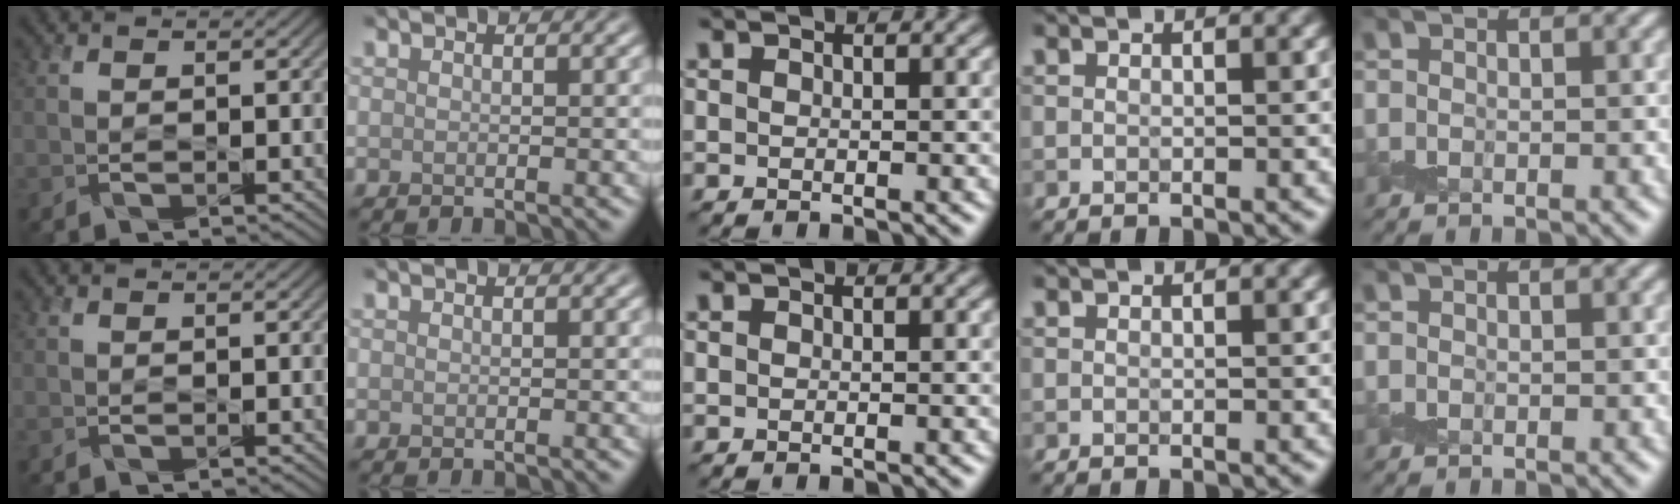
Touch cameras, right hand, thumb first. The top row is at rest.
{}